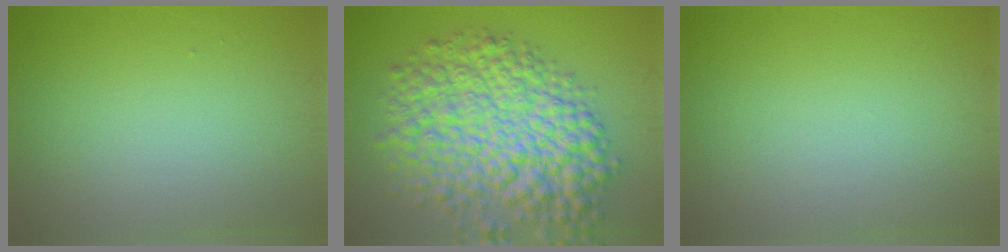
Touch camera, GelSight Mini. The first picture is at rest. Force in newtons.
{"total": 10.8, "press": 10.8, "slide": 0.2}
{"total": 0.0}